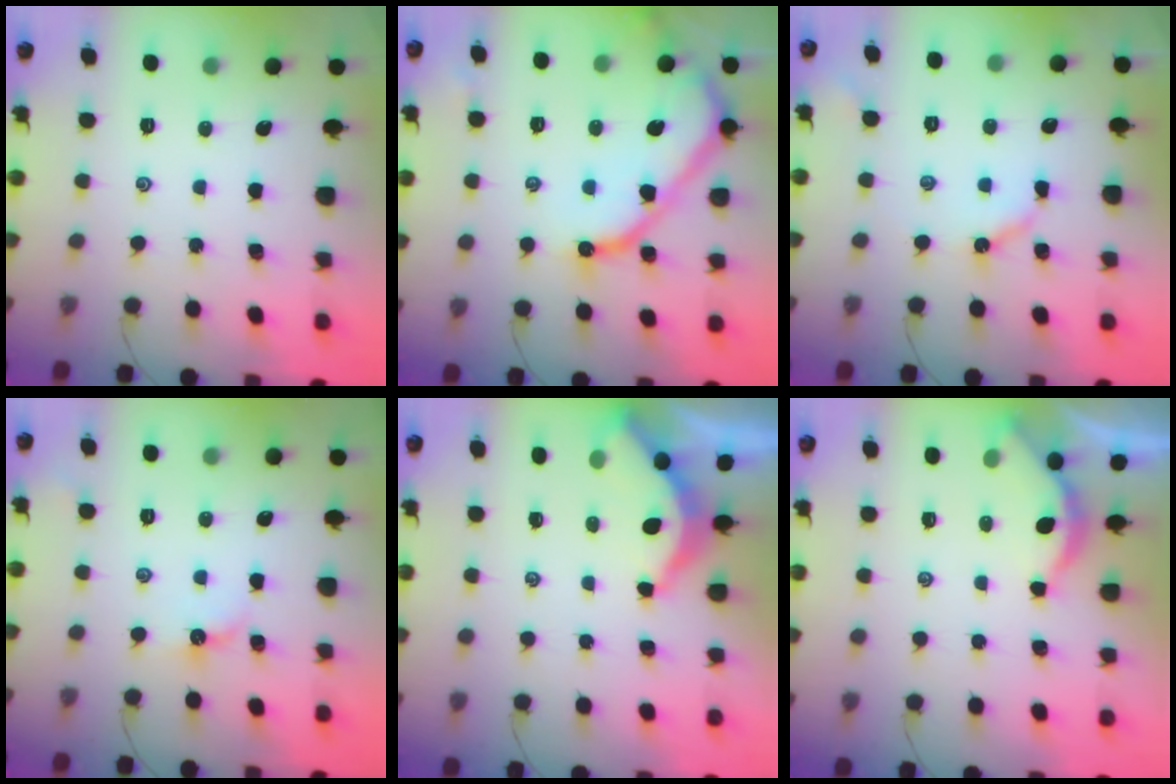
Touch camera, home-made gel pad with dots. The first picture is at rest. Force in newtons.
{"total": 11.6, "press": 11.5, "slide": 1.0}
{"total": 4.8, "press": 4.8, "slide": 0.7}
{"total": 4.0, "press": 4.0, "slide": 0.6}
{"total": 4.0, "press": 4.0, "slide": 0.3}
{"total": 1.9, "press": 1.9, "slide": 0.1}